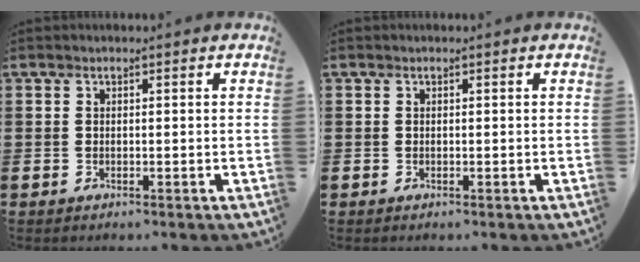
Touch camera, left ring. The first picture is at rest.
{"total": 0.0}